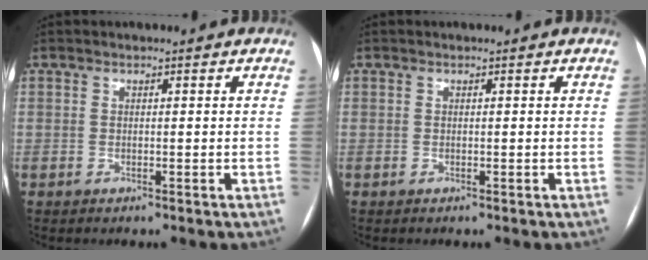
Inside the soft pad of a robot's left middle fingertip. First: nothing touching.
{"total": 0.0}